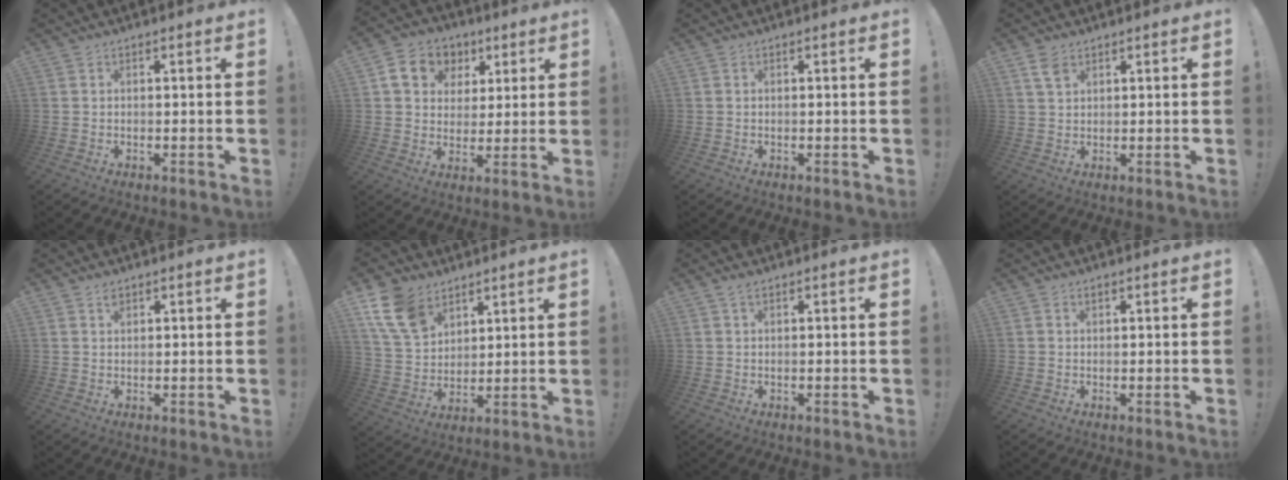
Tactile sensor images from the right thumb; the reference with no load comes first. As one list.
[{"total": 12.1, "force": [5.1, 9.9, 4.9], "torque": [-0.065, -0.018, 0.102]}, {"total": 0.0}, {"total": 3.8, "force": [2.3, 2.1, 2.1], "torque": [-0.033, -0.007, 0.043]}, {"total": 1.4, "force": [1.1, 0.8, 0.5], "torque": [0.008, -0.010, 0.016]}, {"total": 14.0, "force": [8.5, 9.1, 6.4], "torque": [-0.128, -0.034, 0.171]}, {"total": 1.3, "force": [0.8, 0.3, 0.9], "torque": [-0.017, 0.000, 0.014]}, {"total": 0.8, "force": [0.6, 0.4, 0.5], "torque": [-0.005, -0.002, 0.010]}]